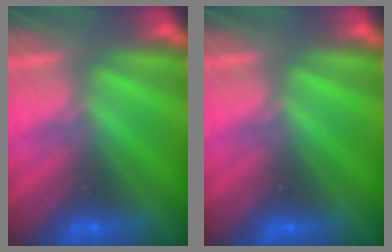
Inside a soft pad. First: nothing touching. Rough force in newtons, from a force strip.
{"total": 0.0}